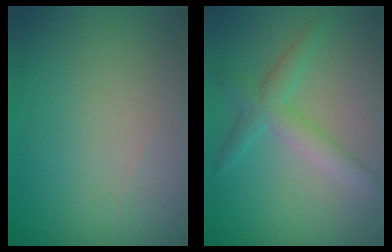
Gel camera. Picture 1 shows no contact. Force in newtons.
{"total": 2.9, "press": 2.9, "slide": 0.1}